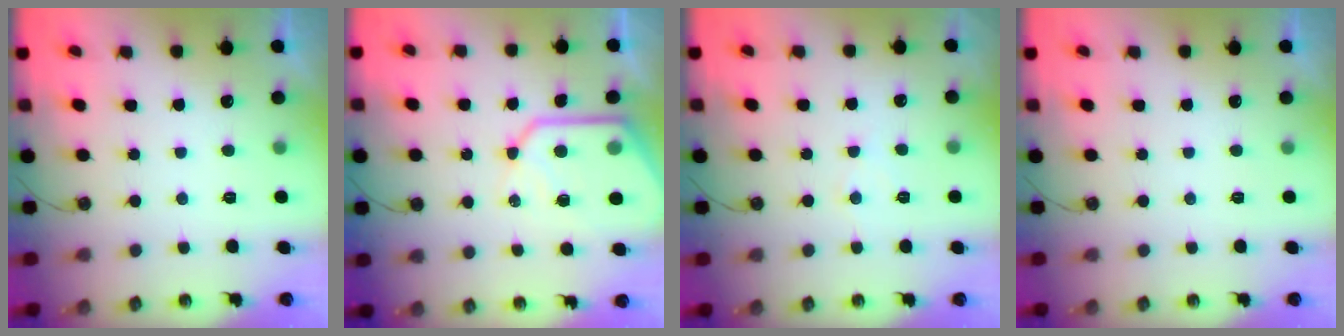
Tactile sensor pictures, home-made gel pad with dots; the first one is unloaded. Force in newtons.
{"total": 13.9, "press": 13.8, "slide": 1.4}
{"total": 4.9, "press": 4.8, "slide": 0.7}
{"total": 0.0}